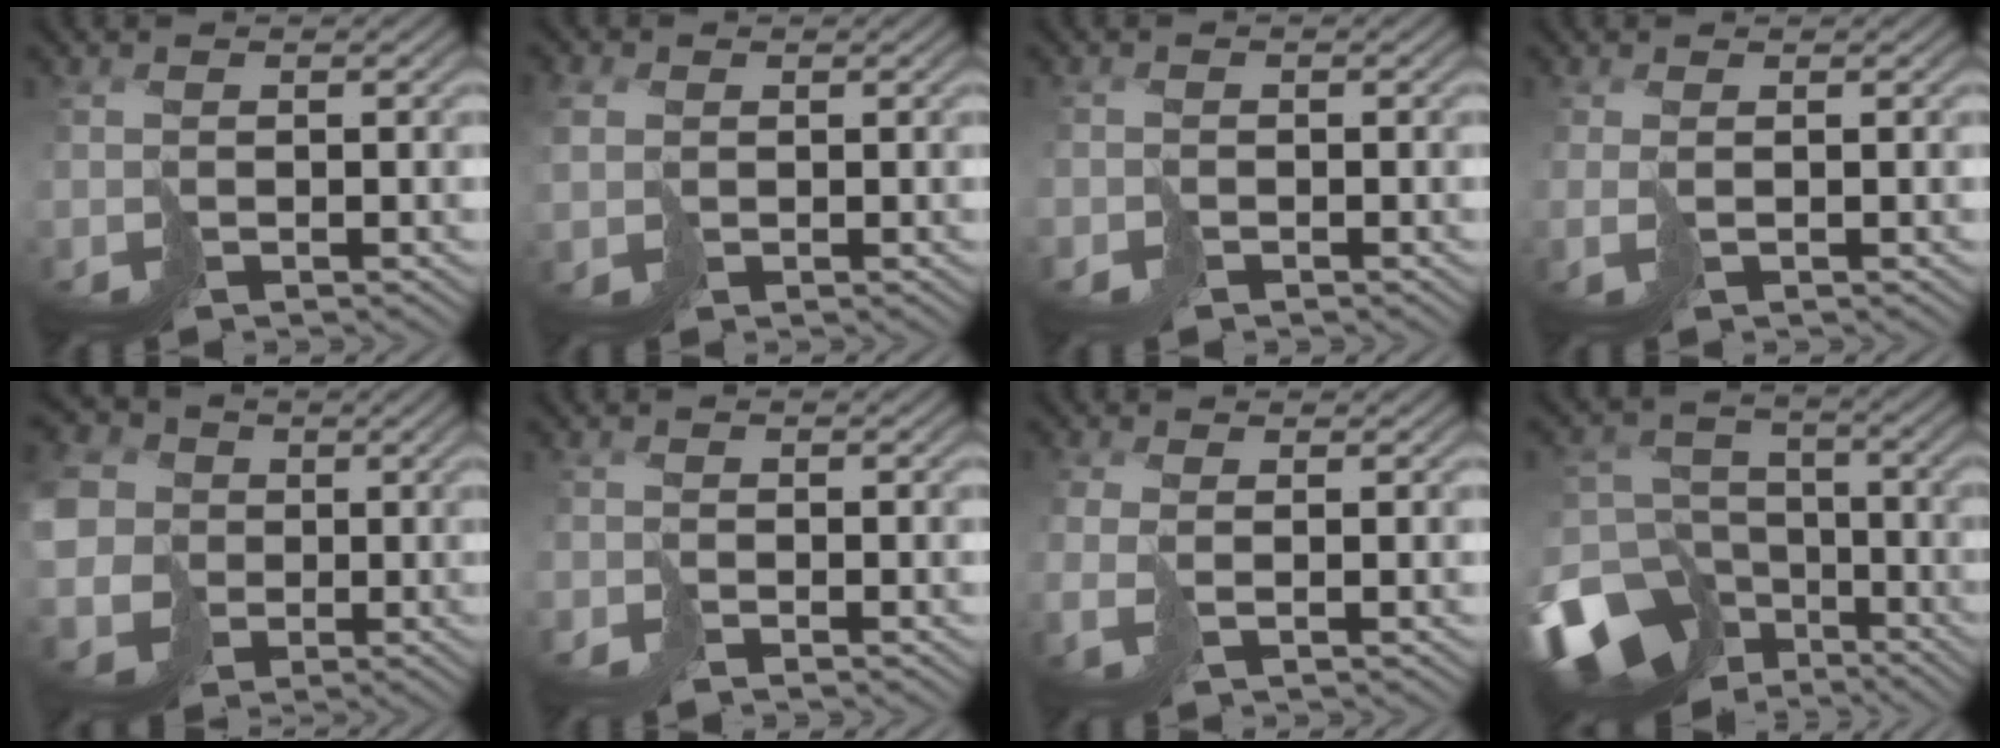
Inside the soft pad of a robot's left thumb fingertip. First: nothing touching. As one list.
[{"total": 2.5, "force": [0.8, 2.2, 0.9], "torque": [-0.035, 0.000, 0.020]}, {"total": 1.0, "force": [-0.9, 0.5, 0.1], "torque": [-0.003, -0.003, -0.019]}, {"total": 1.2, "force": [-0.1, 0.3, 1.2], "torque": [-0.026, 0.001, -0.002]}, {"total": 10.0, "force": [0.7, 8.8, 4.7], "torque": [-0.152, -0.003, 0.012]}, {"total": 1.2, "force": [-1.1, 0.4, 0.4], "torque": [-0.013, -0.005, -0.026]}, {"total": 2.7, "force": [-0.7, 1.4, 2.2], "torque": [-0.067, -0.005, -0.015]}, {"total": 16.6, "force": [-9.8, 12.0, 6.0], "torque": [-0.194, -0.057, -0.138]}]